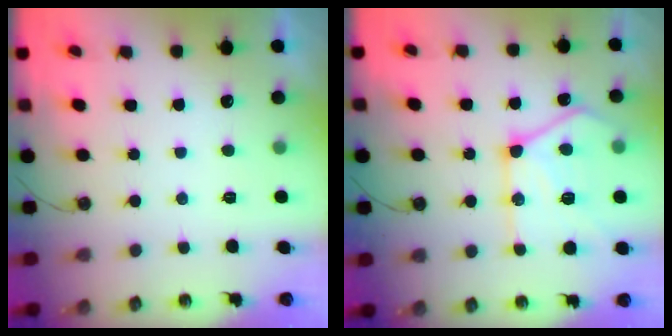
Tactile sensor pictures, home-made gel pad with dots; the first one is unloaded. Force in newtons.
{"total": 19.0, "press": 19.0, "slide": 1.4}